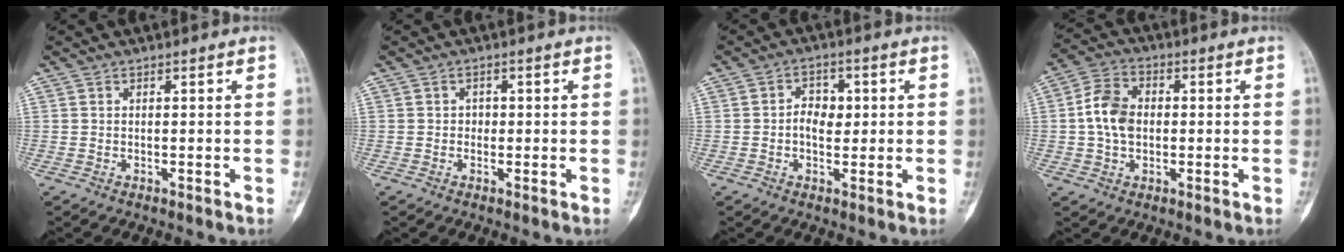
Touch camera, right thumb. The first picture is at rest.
{"total": 1.2, "force": [-0.1, 1.1, 0.4], "torque": [0.006, 0.005, -0.006]}
{"total": 4.9, "force": [0.2, 3.5, 3.4], "torque": [-0.036, 0.007, -0.003]}
{"total": 8.5, "force": [0.0, 6.1, 5.8], "torque": [-0.100, 0.017, -0.007]}